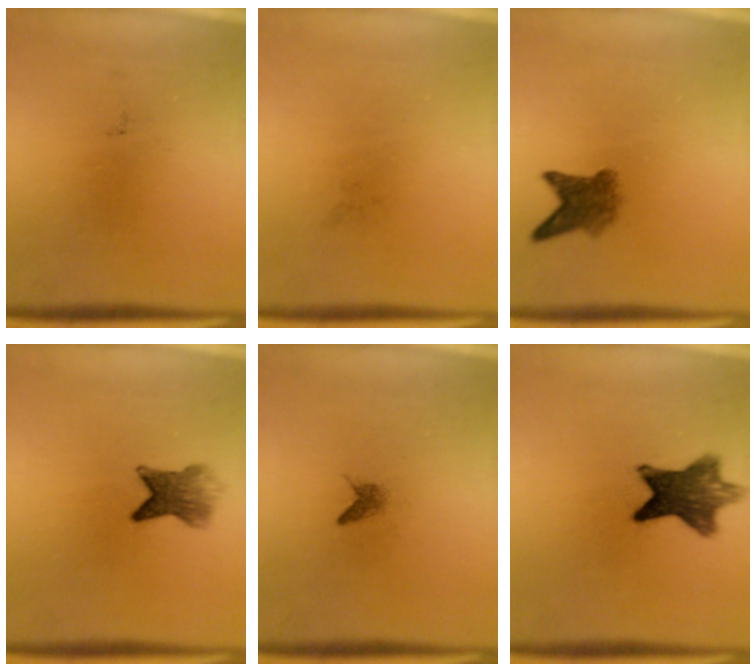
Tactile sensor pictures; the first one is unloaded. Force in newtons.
{"total": 0.0}
{"total": 4.1}
{"total": 4.8}
{"total": 1.0}
{"total": 9.9}